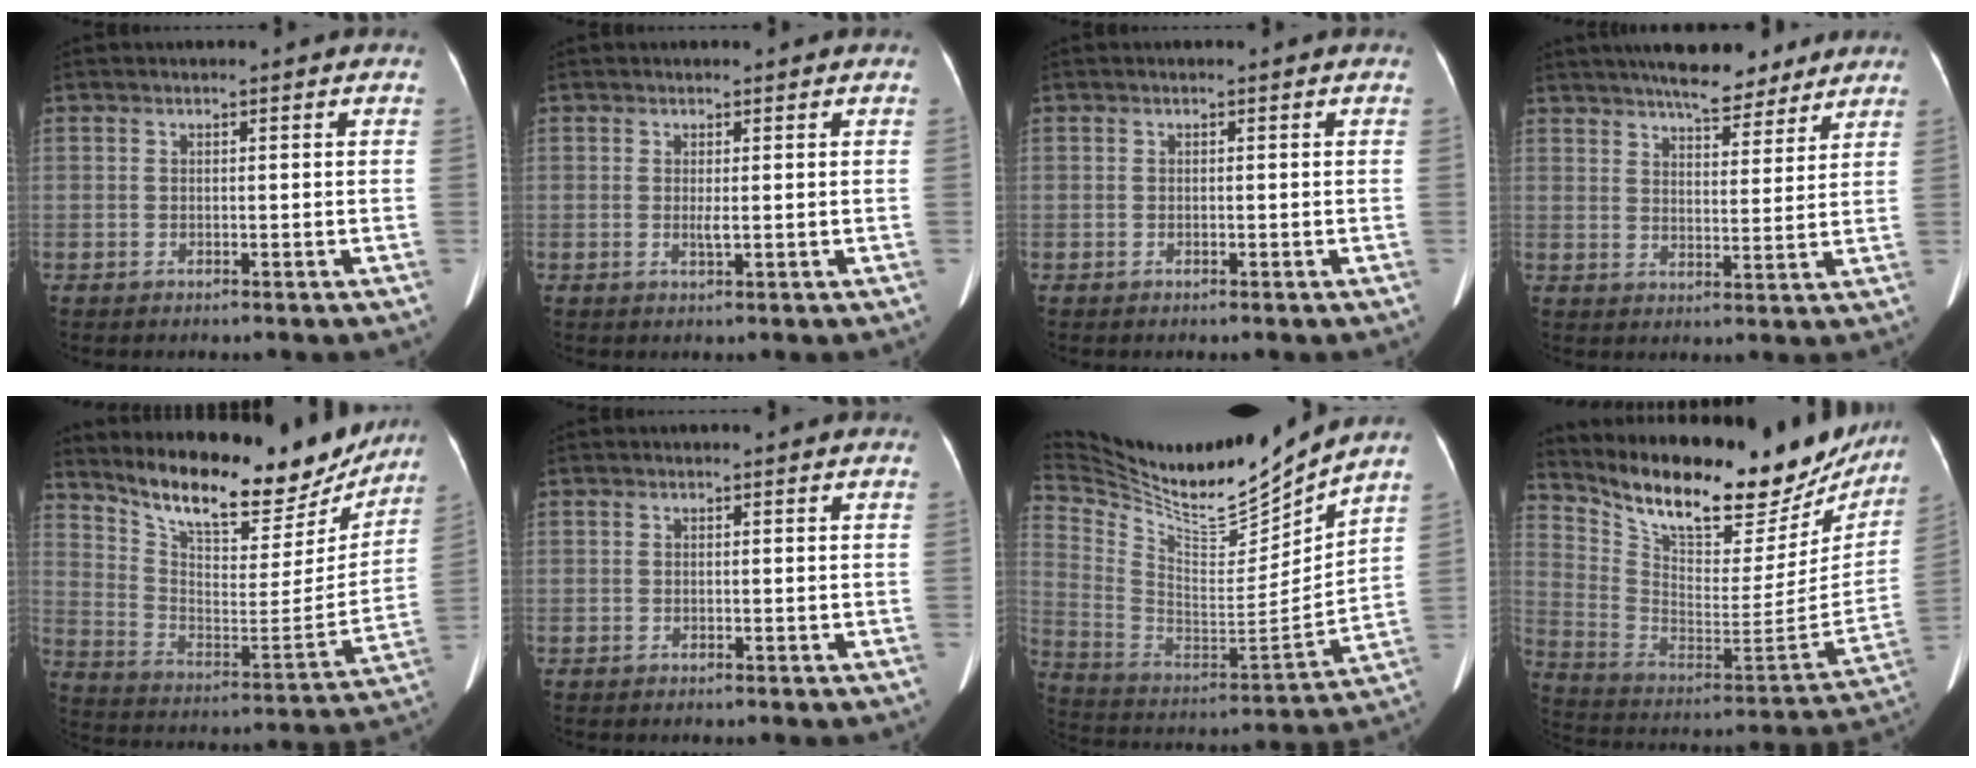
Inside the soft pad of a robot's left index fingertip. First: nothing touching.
{"total": 1.0, "force": [0.2, 0.1, 1.0], "torque": [-0.027, -0.002, 0.005]}
{"total": 0.0}
{"total": 12.7, "force": [10.7, 3.2, 6.2], "torque": [-0.086, 0.017, 0.152]}
{"total": 22.7, "force": [19.4, 6.5, 9.8], "torque": [-0.159, -0.024, 0.289]}
{"total": 0.0}
{"total": 23.2, "force": [21.1, 2.2, 9.3], "torque": [-0.191, -0.048, 0.360]}
{"total": 29.2, "force": [23.9, 10.0, 13.5], "torque": [-0.234, -0.023, 0.344]}